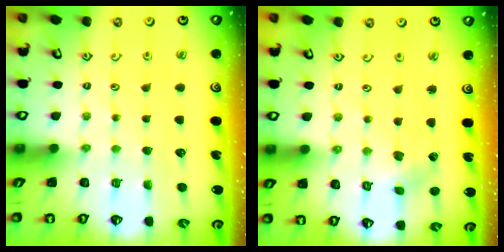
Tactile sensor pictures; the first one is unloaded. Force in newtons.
{"total": 2.9, "press": 2.9, "slide": 0.5}